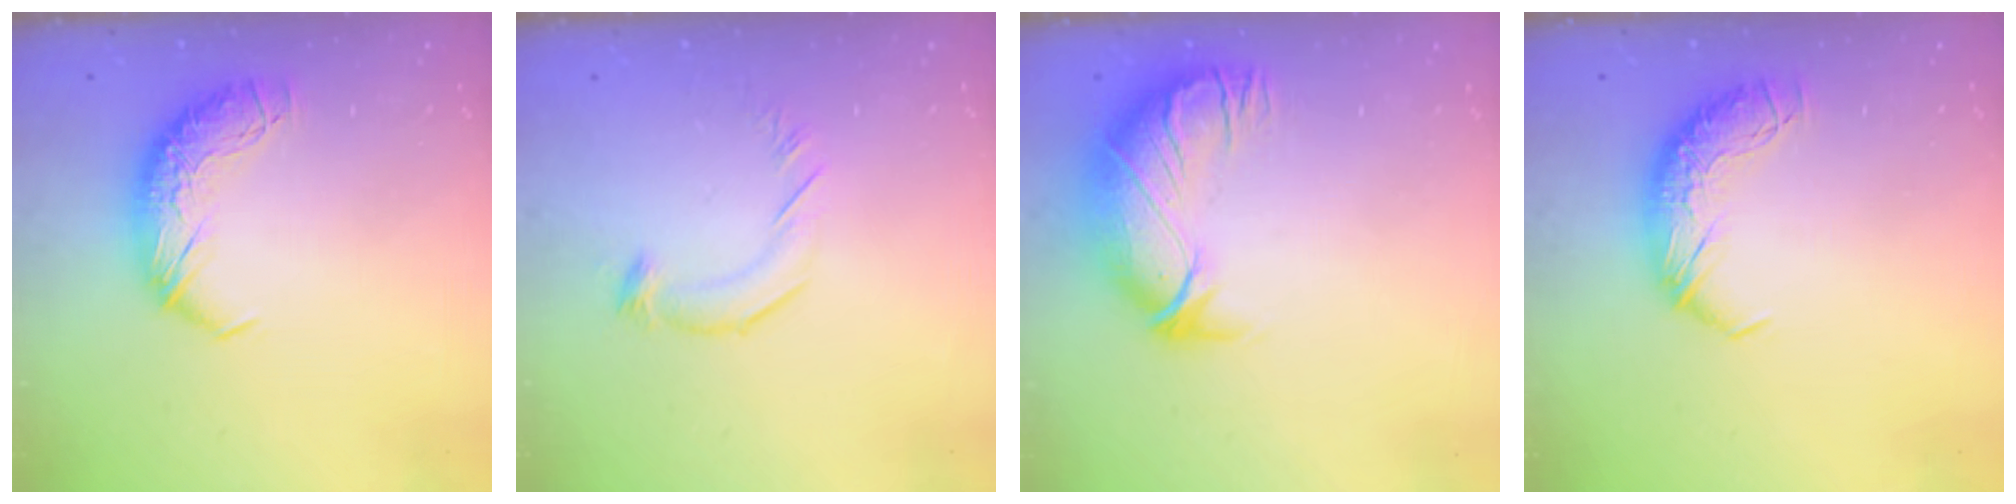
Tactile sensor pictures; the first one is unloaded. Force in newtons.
{"total": 4.0, "press": 3.9, "slide": 0.2}
{"total": 2.9, "press": 0.3, "slide": 2.9}
{"total": 0.0}